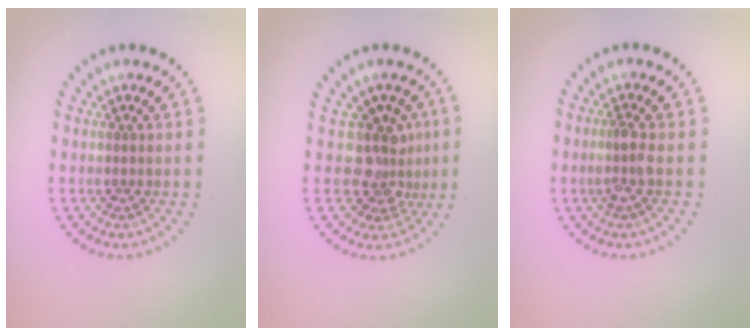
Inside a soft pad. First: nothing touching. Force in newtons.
{"total": 3.8, "press": 3.1, "slide": 2.2}
{"total": 1.8, "press": 1.6, "slide": 0.9}